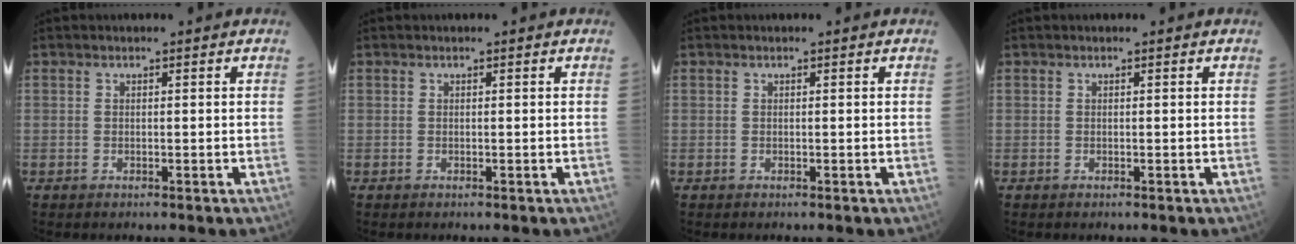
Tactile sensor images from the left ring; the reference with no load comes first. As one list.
[{"total": 0.0}, {"total": 0.0}, {"total": 0.0}]